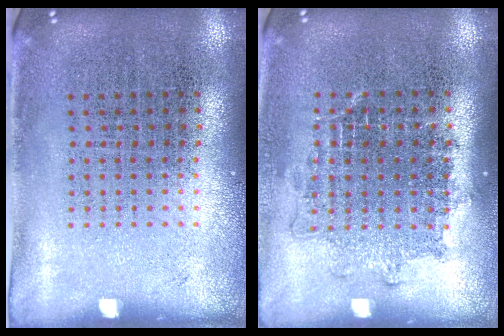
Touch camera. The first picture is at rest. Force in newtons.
{"total": 1.2, "press": 1.1, "slide": 0.6}